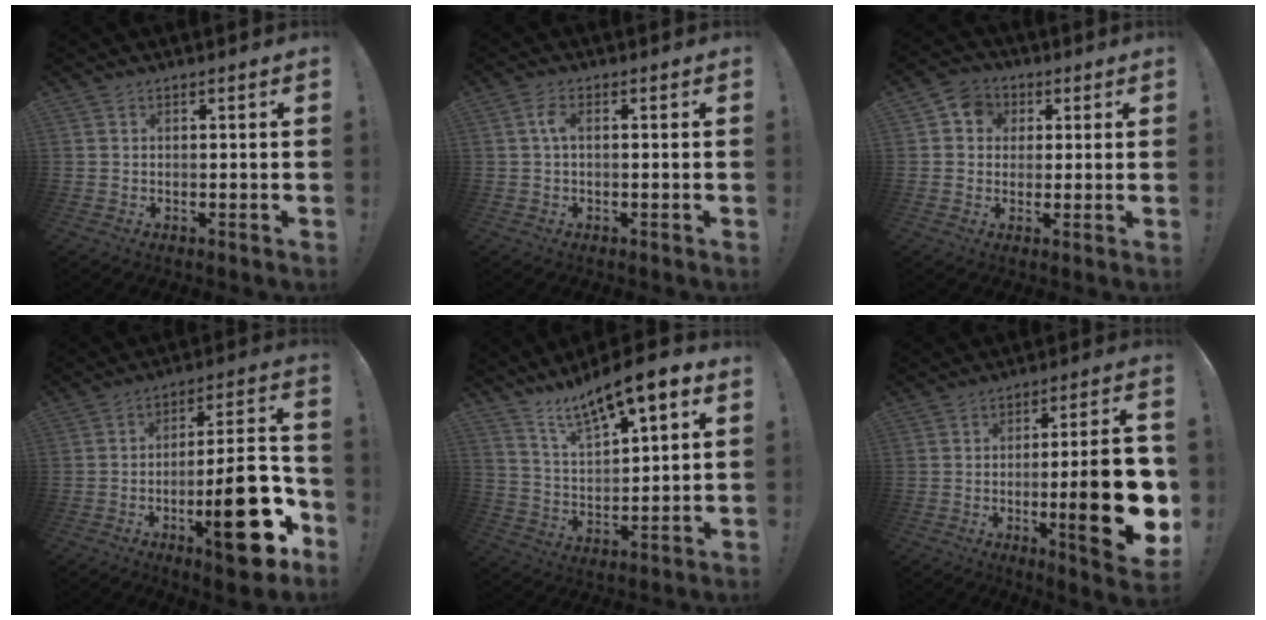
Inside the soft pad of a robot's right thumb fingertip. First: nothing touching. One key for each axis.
{"total": 3.6, "fx": 0.2, "fy": 1.4, "fz": 3.3, "tx": -0.070, "ty": 0.007, "tz": 0.002}
{"total": 7.3, "fx": 1.2, "fy": 6.7, "fz": 2.6, "tx": -0.030, "ty": 0.007, "tz": 0.026}
{"total": 23.2, "fx": -8.8, "fy": 7.2, "fz": 20.3, "tx": -0.276, "ty": 0.047, "tz": -0.131}
{"total": 11.6, "fx": 9.1, "fy": 2.9, "fz": 6.5, "tx": -0.115, "ty": -0.067, "tz": 0.154}
{"total": 21.3, "fx": -4.1, "fy": 4.4, "fz": 20.4, "tx": -0.287, "ty": 0.002, "tz": -0.055}